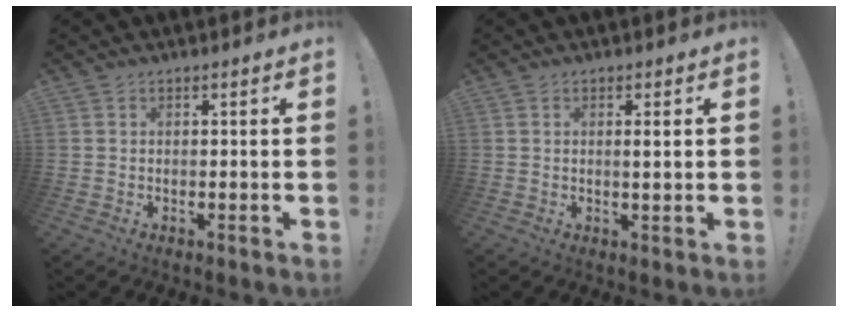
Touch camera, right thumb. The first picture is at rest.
{"total": 2.1, "force": [0.5, 0.2, 2.0], "torque": [-0.032, -0.005, 0.004]}